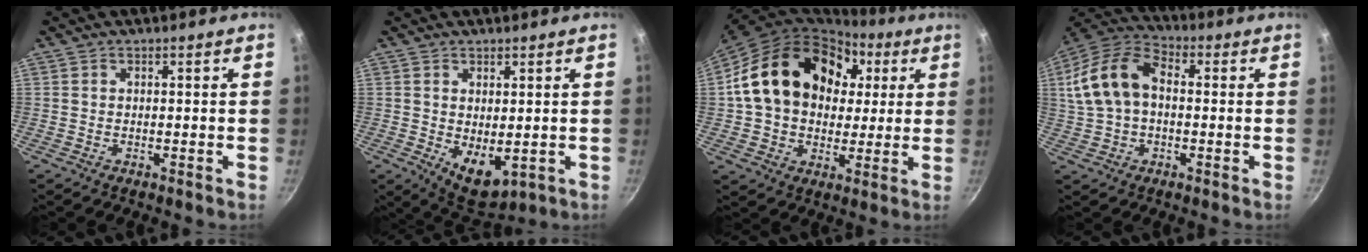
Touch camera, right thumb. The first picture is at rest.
{"total": 6.9, "force": [0.2, 4.0, 5.6], "torque": [-0.068, -0.019, 0.018]}
{"total": 23.2, "force": [5.2, 17.7, 14.1], "torque": [-0.222, 0.026, 0.084]}
{"total": 14.6, "force": [1.4, 9.5, 11.0], "torque": [-0.208, 0.036, 0.014]}